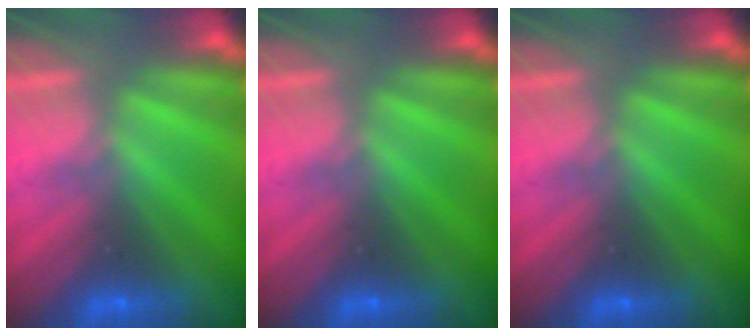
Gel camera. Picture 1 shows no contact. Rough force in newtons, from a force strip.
{"total": 0.0}
{"total": 0.0}